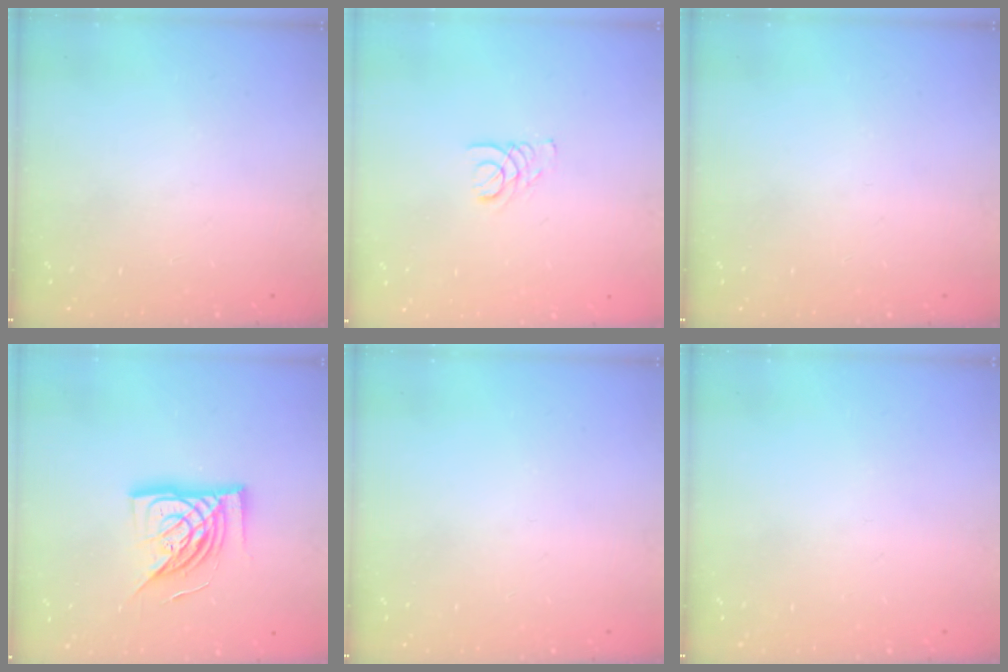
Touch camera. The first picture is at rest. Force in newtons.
{"total": 1.9, "press": 1.9, "slide": 0.2}
{"total": 0.0}
{"total": 15.6, "press": 15.5, "slide": 1.7}
{"total": 0.0}
{"total": 0.0}